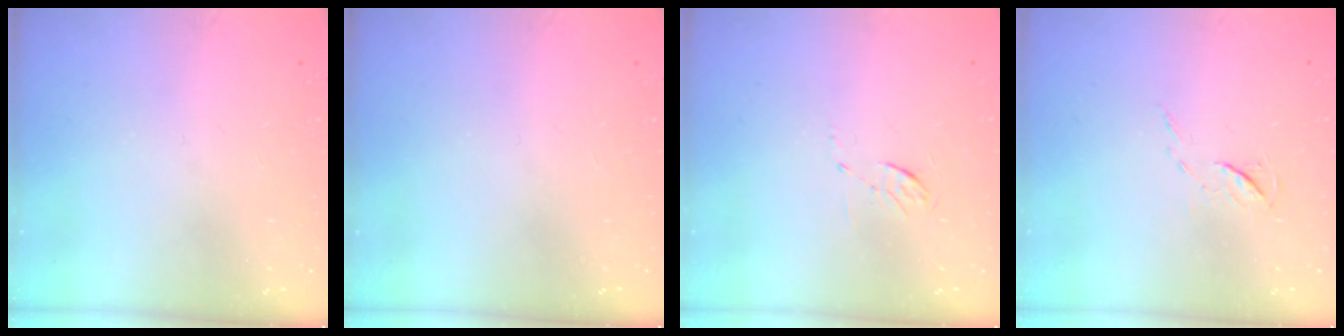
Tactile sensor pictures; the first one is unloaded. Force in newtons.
{"total": 0.0}
{"total": 4.0, "press": 3.7, "slide": 1.3}
{"total": 5.2, "press": 5.1, "slide": 0.8}